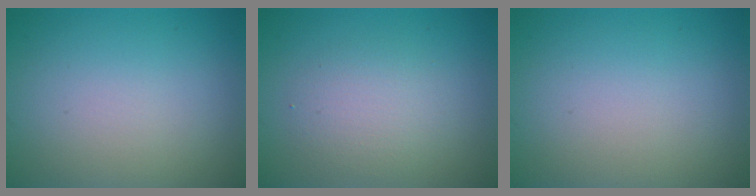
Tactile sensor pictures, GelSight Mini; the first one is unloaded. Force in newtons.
{"total": 2.6, "press": 2.6, "slide": 0.1}
{"total": 0.0}